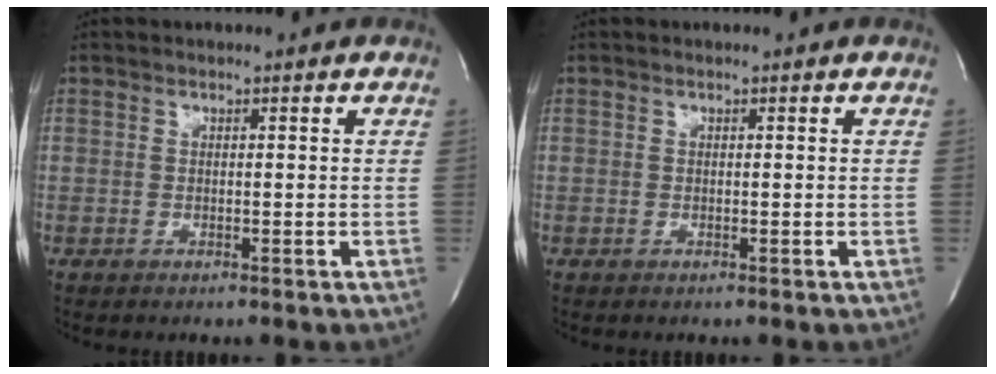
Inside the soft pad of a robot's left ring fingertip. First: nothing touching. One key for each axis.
{"total": 0.0}